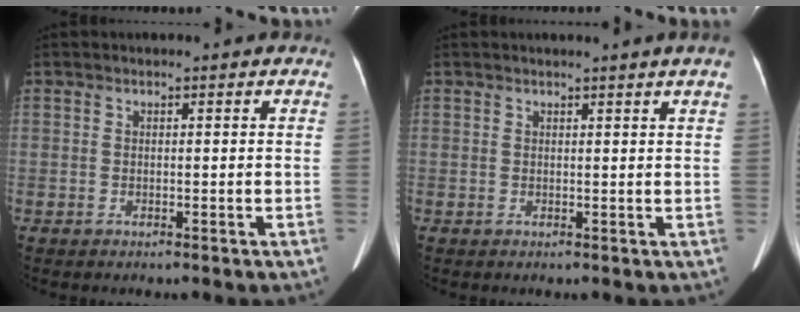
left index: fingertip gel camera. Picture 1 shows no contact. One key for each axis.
{"total": 2.8, "fx": 2.2, "fy": -0.8, "fz": 1.6, "tx": -0.020, "ty": -0.015, "tz": 0.015}